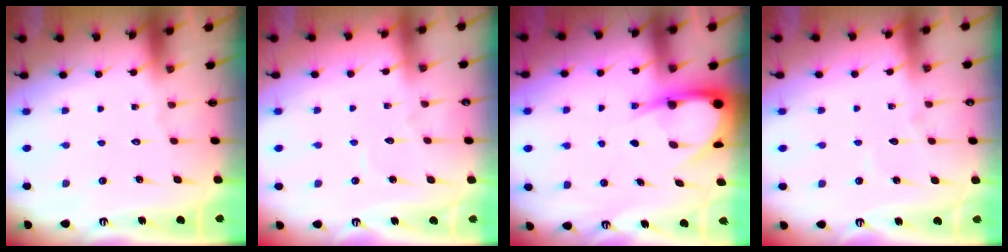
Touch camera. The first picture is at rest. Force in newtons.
{"total": 2.6, "press": 2.6, "slide": 0.3}
{"total": 8.0, "press": 7.9, "slide": 0.8}
{"total": 3.5, "press": 3.5, "slide": 0.2}